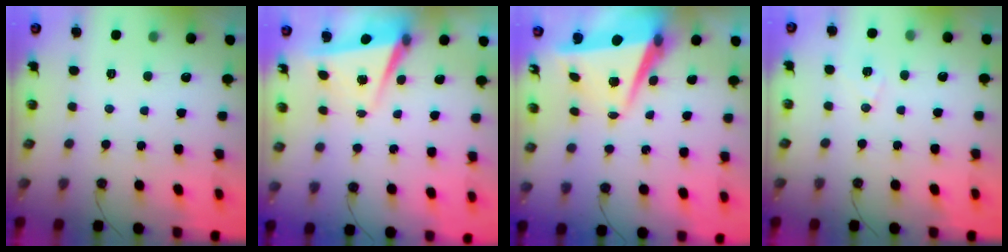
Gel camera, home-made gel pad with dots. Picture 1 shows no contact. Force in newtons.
{"total": 6.9, "press": 6.8, "slide": 0.8}
{"total": 8.1, "press": 7.9, "slide": 1.8}
{"total": 6.4, "press": 6.3, "slide": 1.2}